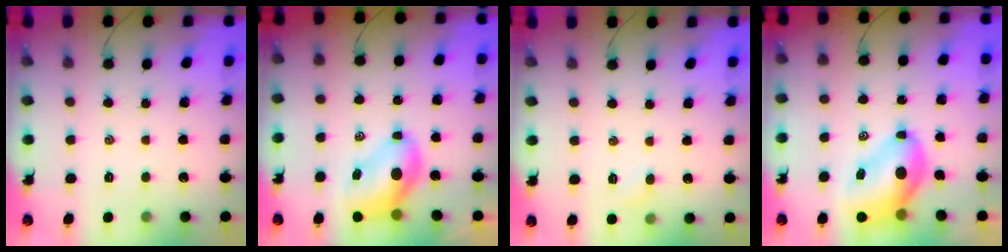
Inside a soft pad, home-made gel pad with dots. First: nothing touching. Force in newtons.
{"total": 8.4, "press": 8.1, "slide": 2.0}
{"total": 3.9, "press": 3.6, "slide": 1.3}
{"total": 10.0, "press": 9.5, "slide": 3.1}